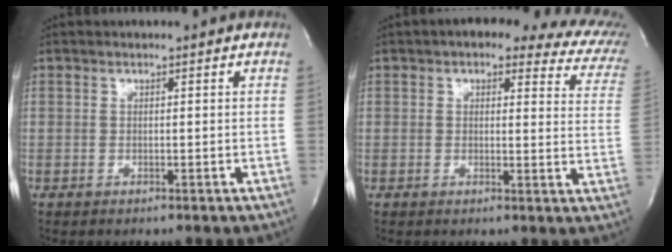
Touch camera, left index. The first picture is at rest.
{"total": 14.4, "force": [9.8, 5.2, 9.2], "torque": [-0.095, 0.019, 0.085]}